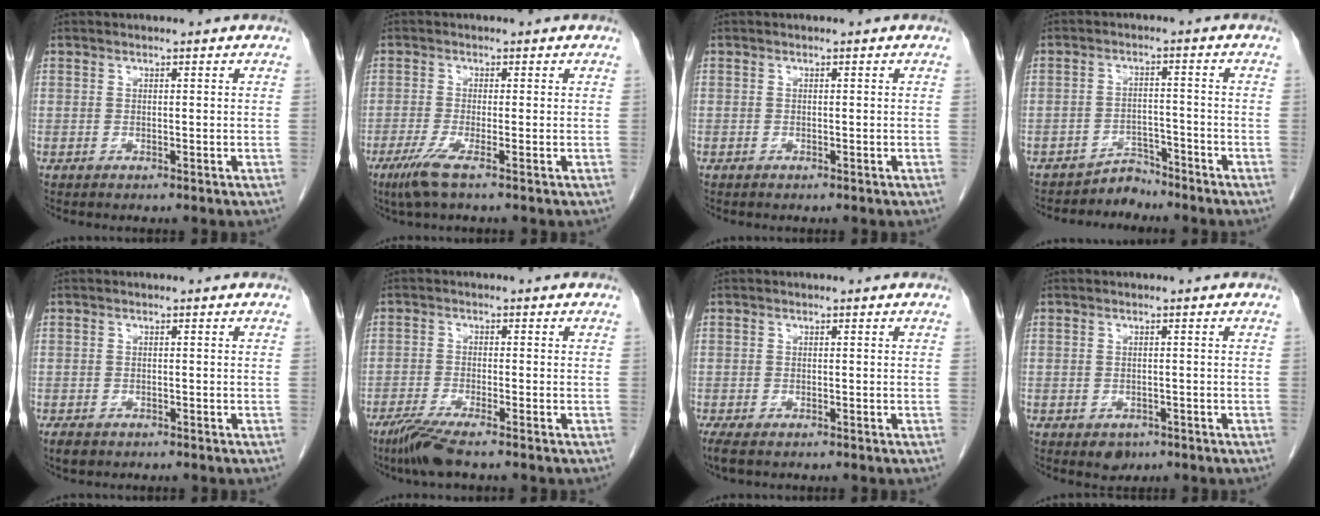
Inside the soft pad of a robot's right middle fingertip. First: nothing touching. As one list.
[{"total": 3.7, "force": [-2.2, -0.2, 3.0], "torque": [-0.068, -0.015, -0.049]}, {"total": 0.0}, {"total": 3.4, "force": [-3.2, 0.9, -0.7], "torque": [0.018, 0.002, -0.051]}, {"total": 2.0, "force": [-1.4, 1.1, 0.9], "torque": [-0.018, -0.002, -0.017]}, {"total": 4.8, "force": [-3.6, -0.1, 3.2], "torque": [-0.068, -0.015, -0.073]}, {"total": 3.5, "force": [-2.5, 1.4, 2.1], "torque": [-0.042, -0.012, -0.038]}, {"total": 2.1, "force": [-1.2, 1.5, 0.9], "torque": [-0.009, 0.002, -0.008]}]